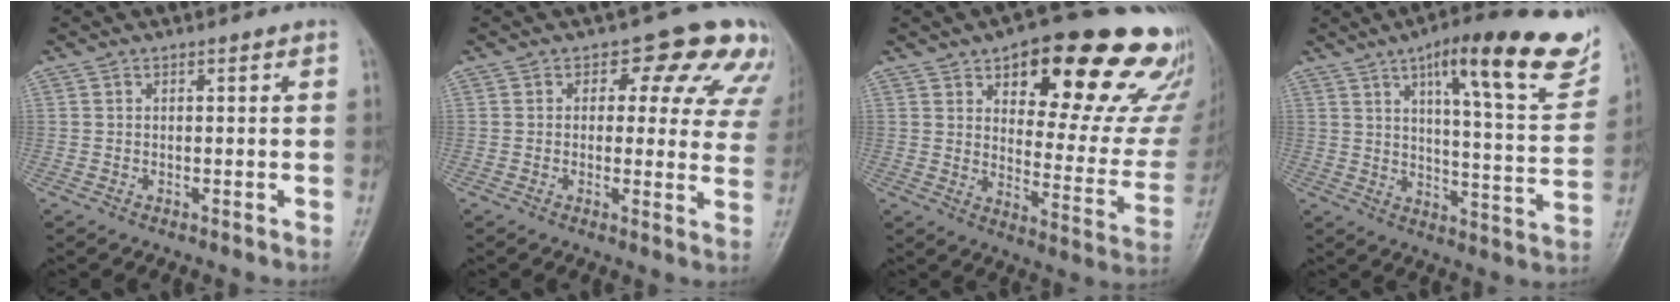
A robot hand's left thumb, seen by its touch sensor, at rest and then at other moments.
{"total": 11.3, "force": [6.2, 6.5, 6.9], "torque": [-0.025, -0.021, 0.052]}
{"total": 27.1, "force": [16.1, 10.3, 19.2], "torque": [-0.207, -0.061, 0.215]}
{"total": 21.4, "force": [12.1, 5.0, 16.9], "torque": [-0.199, -0.042, 0.172]}